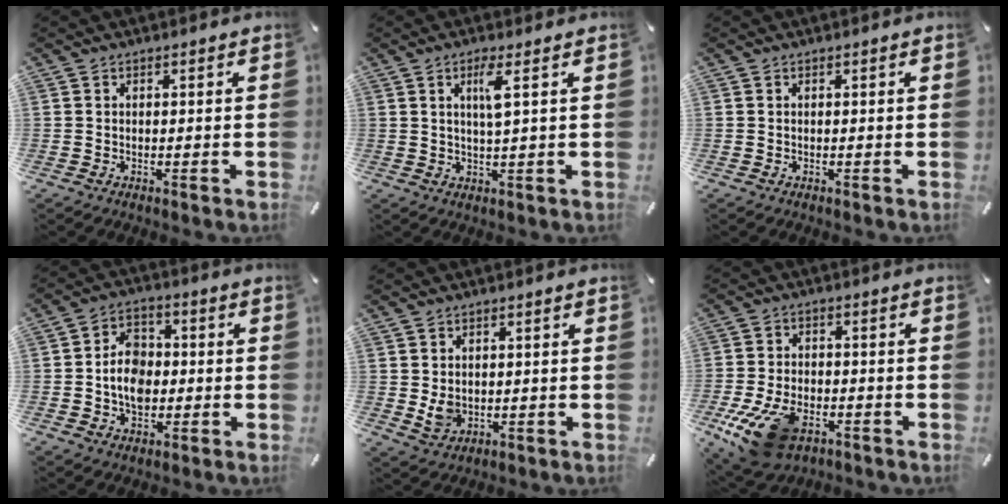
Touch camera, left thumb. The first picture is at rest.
{"total": 4.9, "force": [1.7, 0.4, 4.6], "torque": [-0.088, -0.004, 0.023]}
{"total": 0.0}
{"total": 8.7, "force": [-1.2, 7.0, 5.0], "torque": [-0.092, 0.015, -0.021]}
{"total": 4.2, "force": [0.6, 3.7, 1.9], "torque": [-0.034, -0.006, 0.009]}
{"total": 13.9, "force": [-6.9, 8.1, 8.9], "torque": [-0.184, 0.026, -0.116]}